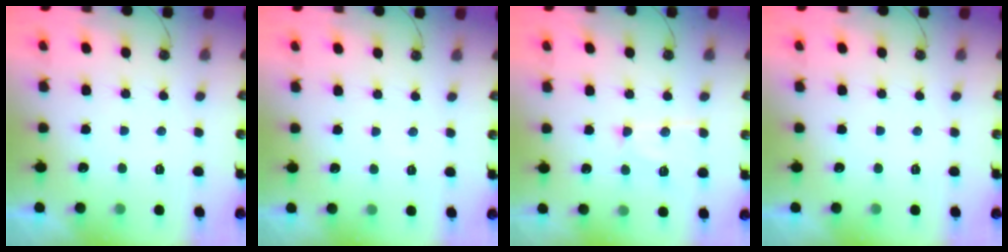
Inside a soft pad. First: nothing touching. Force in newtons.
{"total": 2.7, "press": 2.6, "slide": 0.4}
{"total": 13.8, "press": 13.7, "slide": 1.2}
{"total": 0.0}